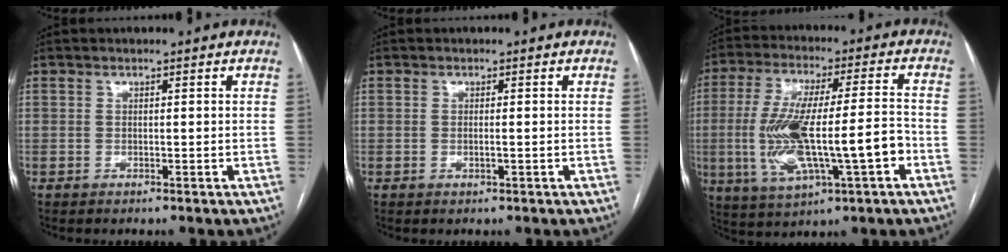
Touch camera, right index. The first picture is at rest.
{"total": 0.6, "force": [-0.2, 0.0, 0.6], "torque": [-0.014, 0.000, -0.002]}
{"total": 16.3, "force": [-3.8, 3.2, 15.5], "torque": [-0.305, 0.008, -0.054]}